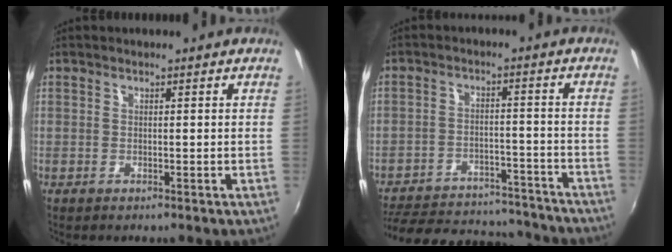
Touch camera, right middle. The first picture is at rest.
{"total": 22.7, "force": [-19.5, 8.4, 8.0], "torque": [-0.174, 0.026, -0.245]}